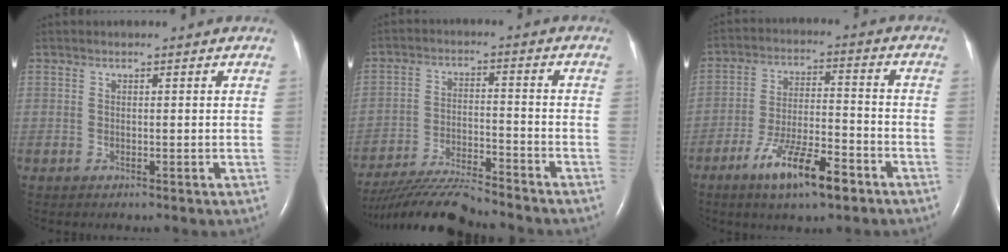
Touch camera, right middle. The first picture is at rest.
{"total": 12.1, "force": [-11.4, 0.1, 4.0], "torque": [-0.070, -0.013, -0.200]}
{"total": 10.7, "force": [-6.5, 2.2, 8.2], "torque": [-0.146, -0.007, -0.112]}